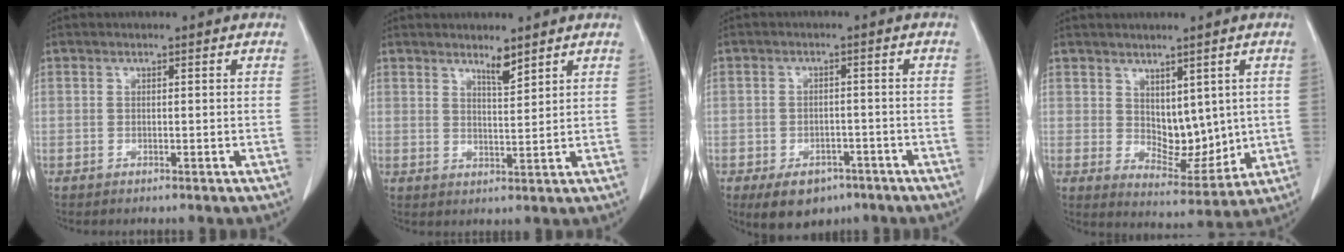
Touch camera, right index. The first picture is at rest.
{"total": 3.0, "force": [2.5, 0.3, 1.7], "torque": [-0.033, -0.008, 0.047]}
{"total": 6.7, "force": [-4.2, 4.3, 3.0], "torque": [-0.045, 0.002, -0.054]}
{"total": 7.7, "force": [1.6, 4.6, 6.0], "torque": [-0.083, -0.008, 0.044]}